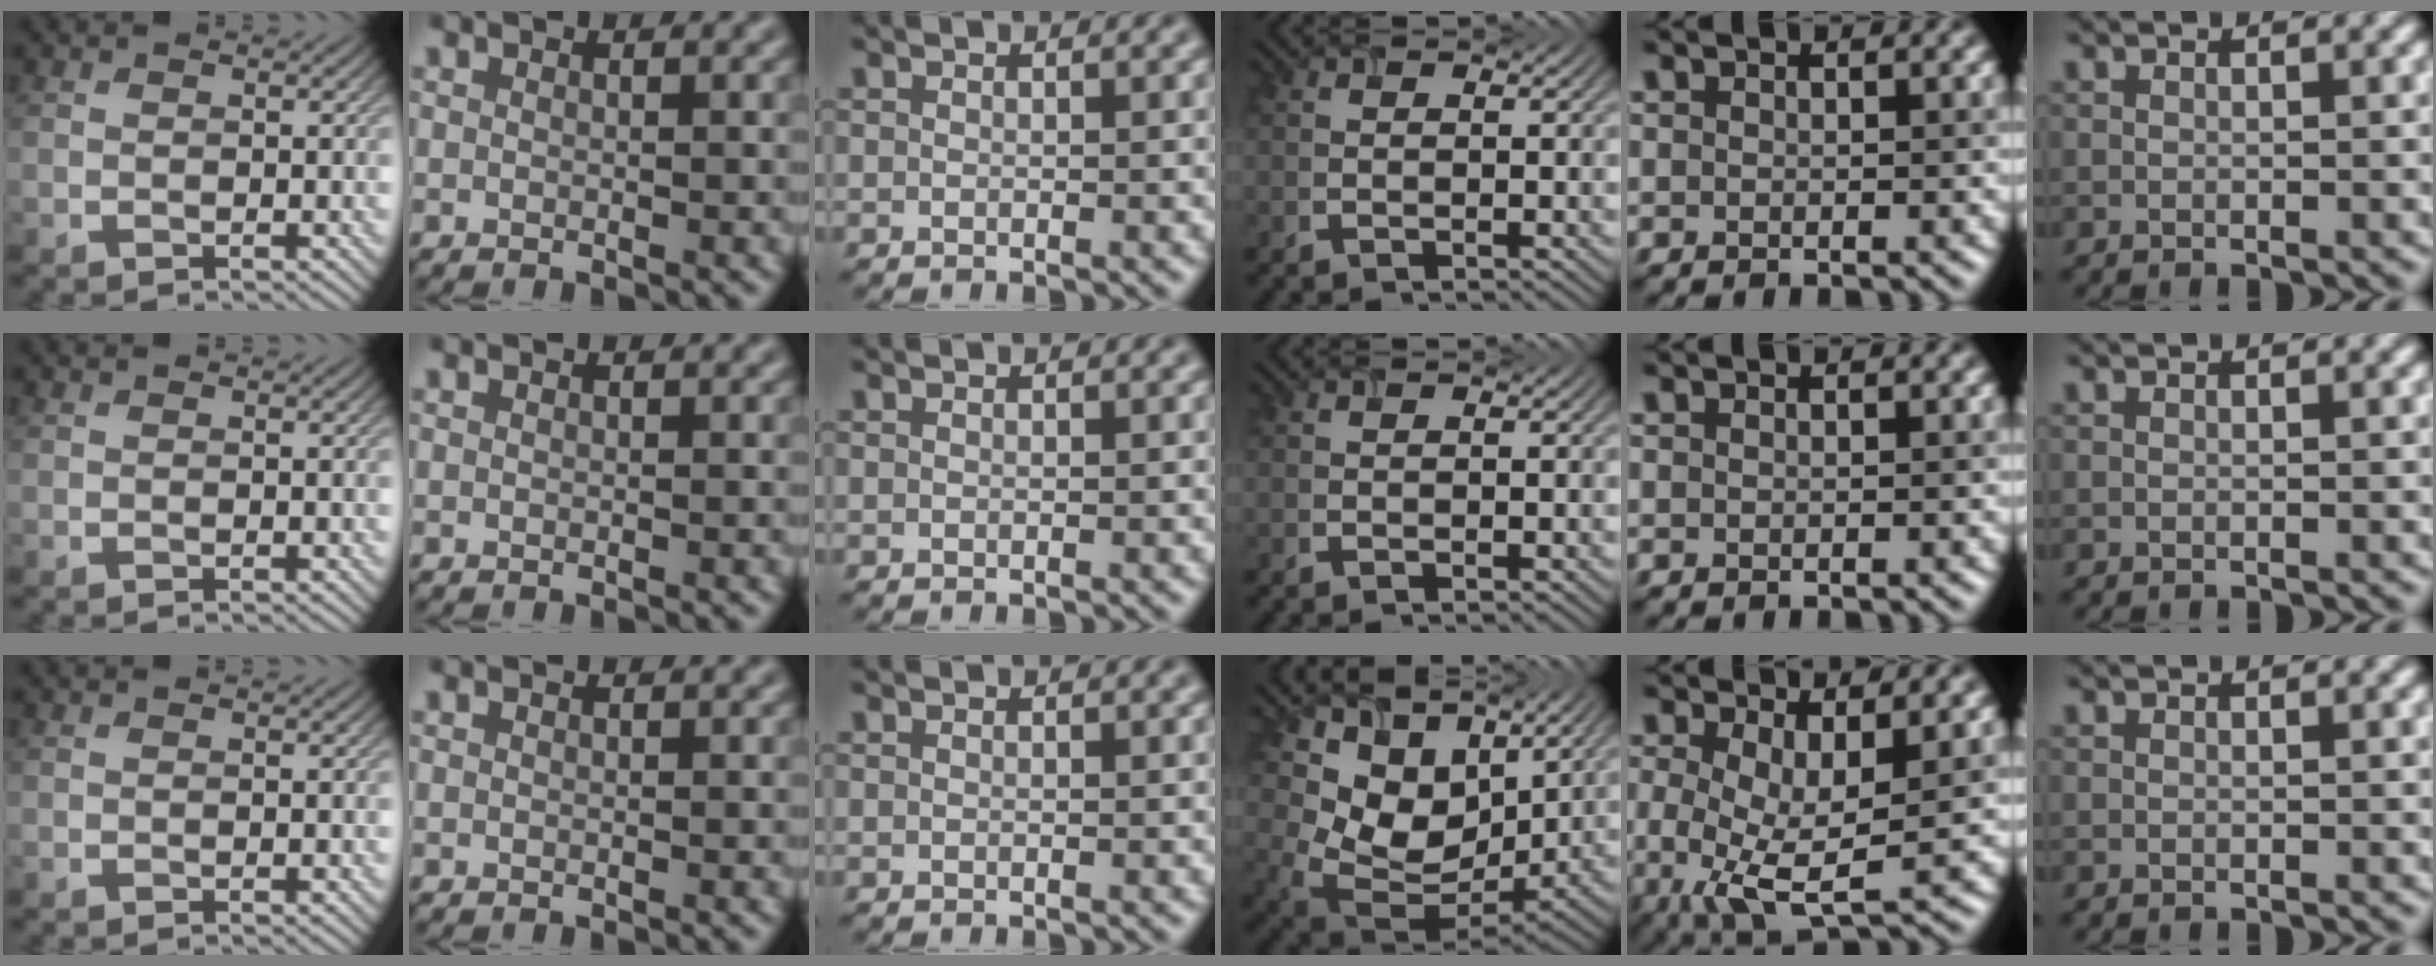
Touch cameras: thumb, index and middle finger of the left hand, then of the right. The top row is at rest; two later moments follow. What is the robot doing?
{"motion": "insert", "object": "airpods case & airpods"}